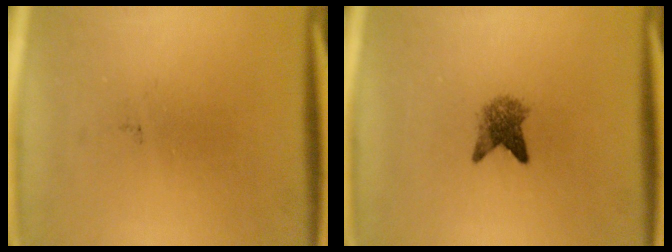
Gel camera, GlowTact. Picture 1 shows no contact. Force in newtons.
{"total": 3.2}